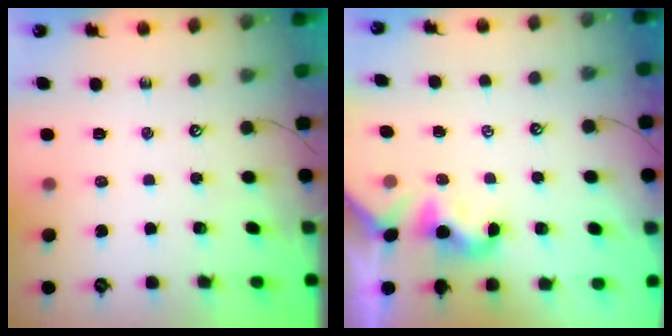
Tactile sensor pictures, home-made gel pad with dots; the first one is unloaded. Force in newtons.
{"total": 2.0, "press": 2.0, "slide": 0.5}